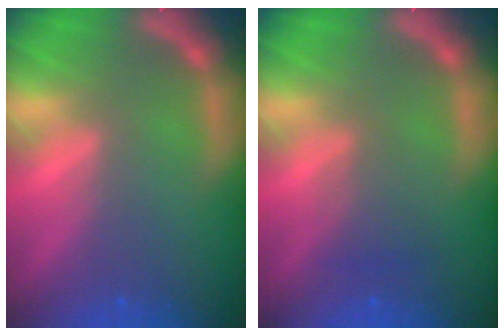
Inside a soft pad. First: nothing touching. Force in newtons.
{"total": 2.0}